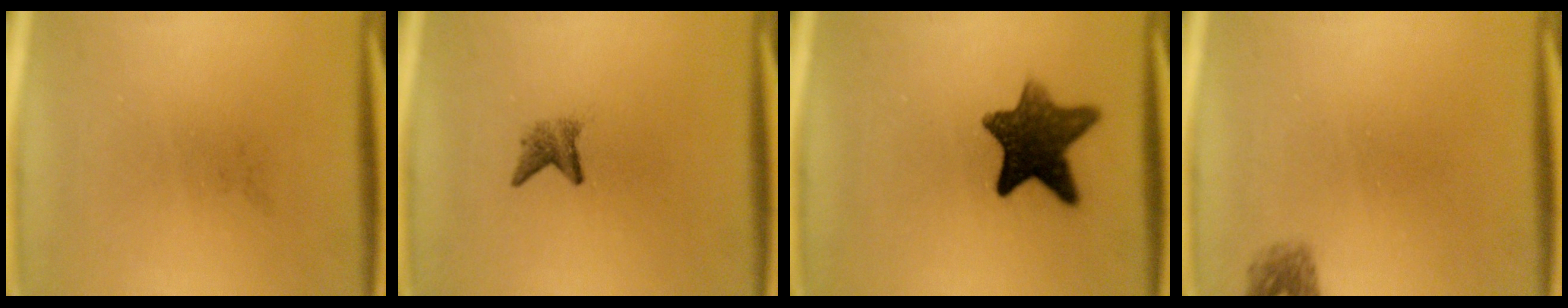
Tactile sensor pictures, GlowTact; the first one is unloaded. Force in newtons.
{"total": 2.0}
{"total": 10.3}
{"total": 1.6}